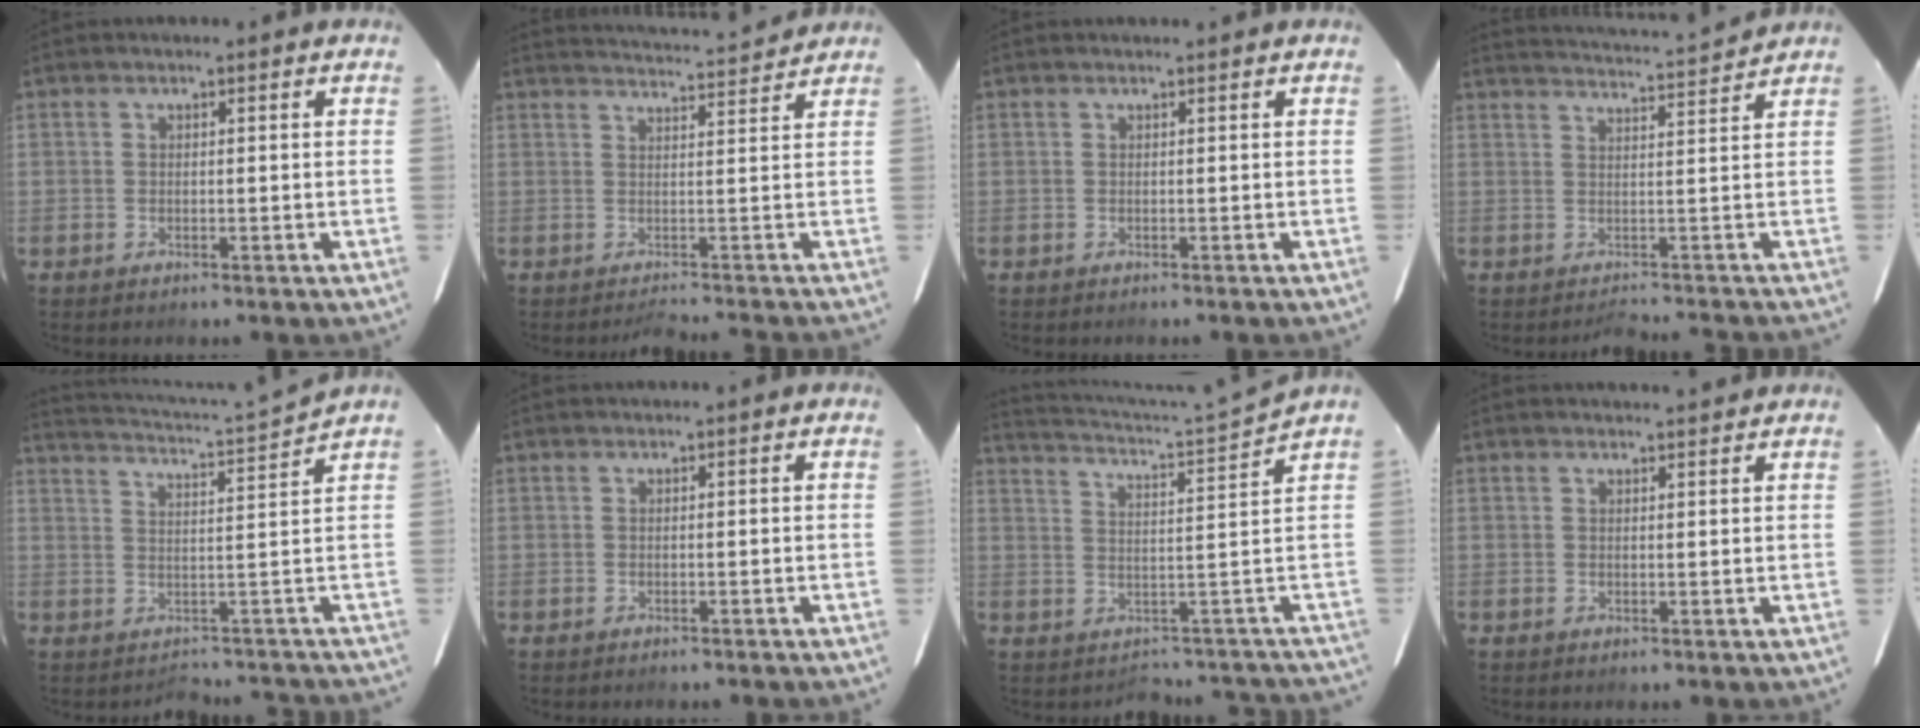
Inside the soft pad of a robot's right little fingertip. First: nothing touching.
{"total": 8.3, "force": [5.9, -0.5, 5.8], "torque": [-0.123, 0.040, 0.071]}
{"total": 0.9, "force": [0.1, 0.2, 0.9], "torque": [-0.024, 0.012, 0.005]}
{"total": 7.5, "force": [4.9, -1.1, 5.6], "torque": [-0.124, 0.027, 0.068]}
{"total": 6.0, "force": [3.8, -1.9, 4.2], "torque": [-0.108, -0.001, 0.070]}
{"total": 1.6, "force": [-1.2, 0.1, 1.0], "torque": [-0.014, 0.008, -0.006]}
{"total": 6.1, "force": [3.0, -2.3, 4.9], "torque": [-0.100, -0.006, 0.068]}
{"total": 5.0, "force": [4.8, 0.2, 1.2], "torque": [-0.016, 0.019, 0.054]}